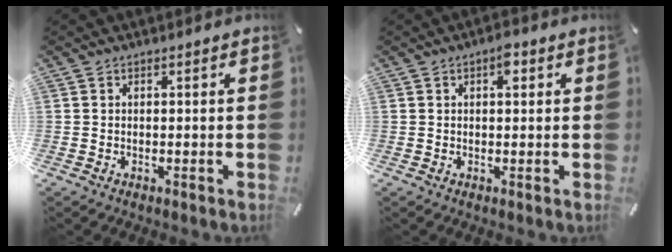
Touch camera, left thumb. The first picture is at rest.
{"total": 3.1, "force": [1.0, 1.5, 2.5], "torque": [-0.030, -0.002, 0.010]}